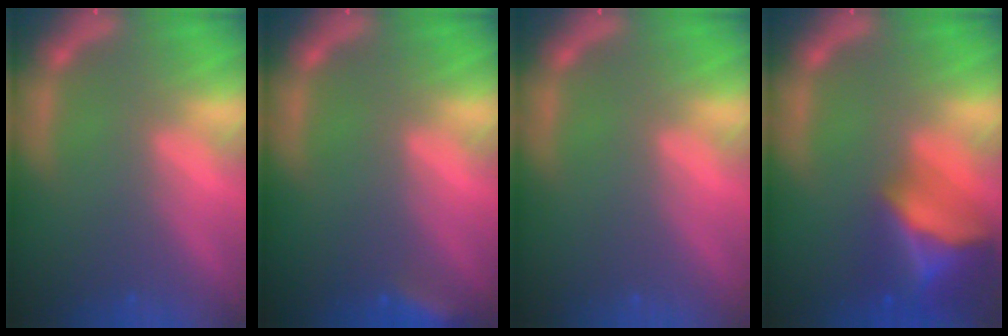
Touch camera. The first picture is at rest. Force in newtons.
{"total": 2.9}
{"total": 0.0}
{"total": 10.0}